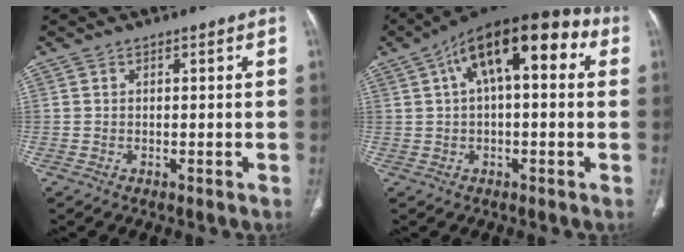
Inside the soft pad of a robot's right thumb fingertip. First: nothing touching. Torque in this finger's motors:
{"motor_torque": [1.20, 3.25, 0.94, -0.77, 0.16]}